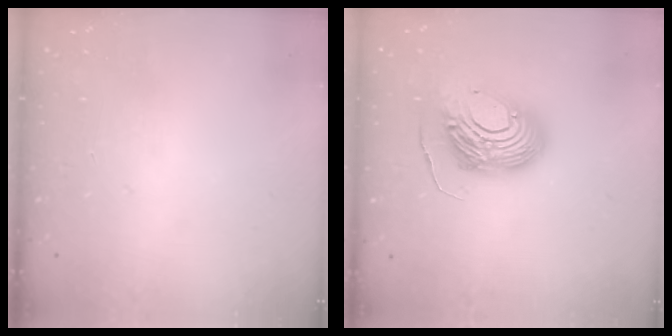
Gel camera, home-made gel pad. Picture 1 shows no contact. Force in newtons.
{"total": 14.1, "press": 14.1, "slide": 1.2}